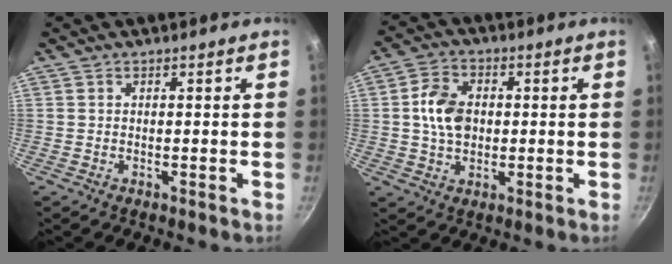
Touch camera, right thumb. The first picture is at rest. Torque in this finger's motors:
{"motor_torque": [-0.08, 0.45, 0.27, 0.46, 0.13]}